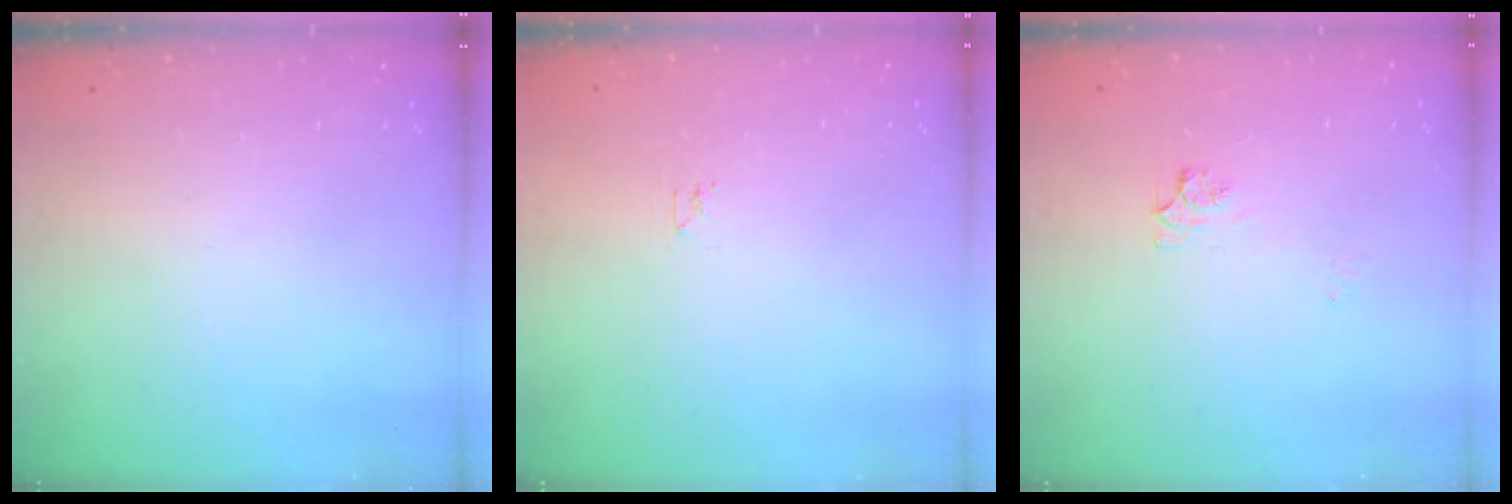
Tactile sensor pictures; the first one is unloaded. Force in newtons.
{"total": 2.4, "press": 2.4, "slide": 0.3}
{"total": 5.4, "press": 5.3, "slide": 0.7}